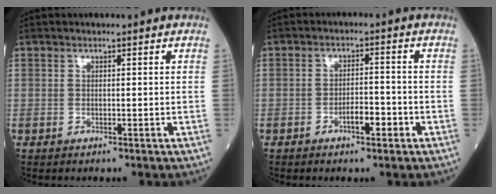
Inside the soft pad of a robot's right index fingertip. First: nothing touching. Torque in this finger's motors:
{"motor_torque": [0.28, 0.01, 0.25, 0.06]}